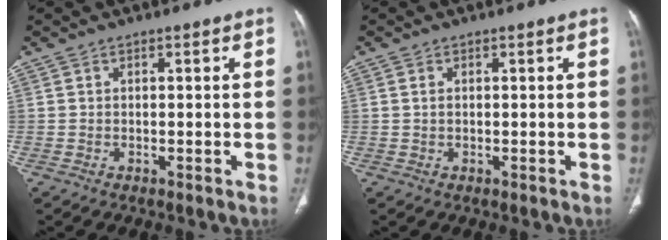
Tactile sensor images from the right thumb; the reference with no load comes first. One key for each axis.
{"total": 0.9, "fx": 0.3, "fy": 0.5, "fz": 0.7, "tx": -0.017, "ty": 0.004, "tz": 0.008}